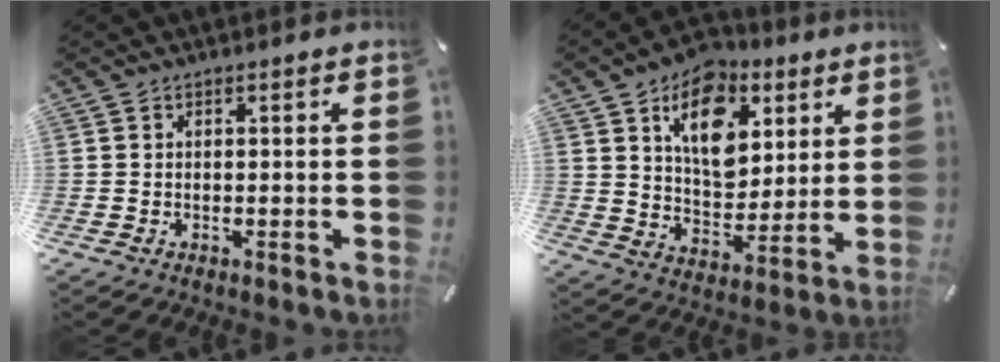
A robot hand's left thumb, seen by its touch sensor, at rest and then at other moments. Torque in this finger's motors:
{"motor_torque": [0.99, 1.25, 1.31, -1.45, 0.30]}